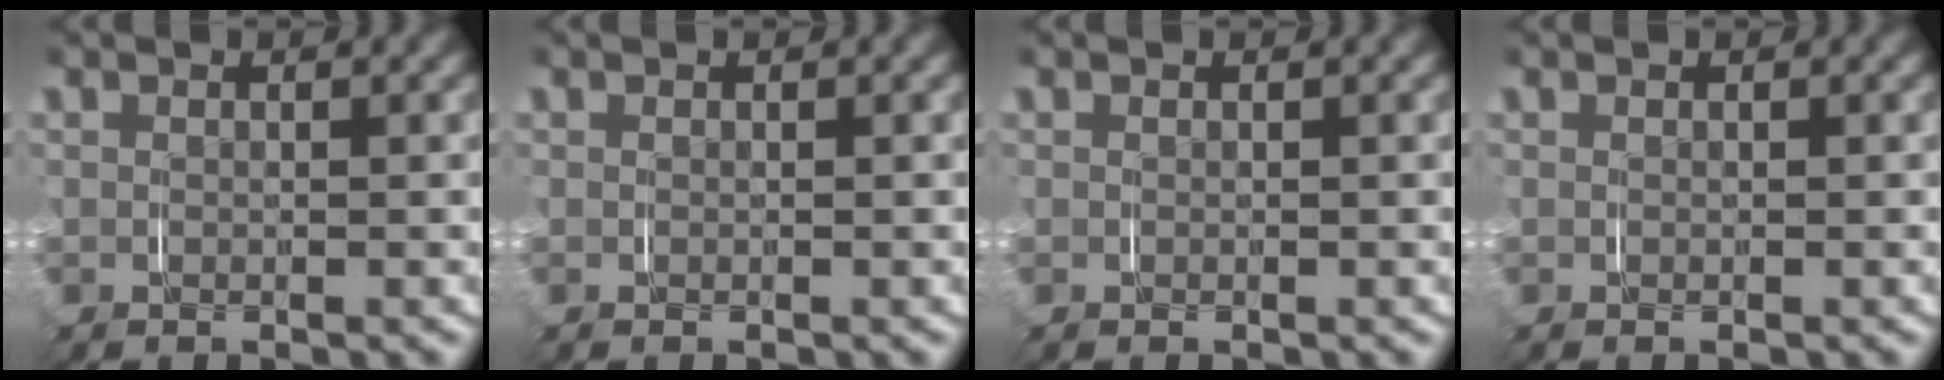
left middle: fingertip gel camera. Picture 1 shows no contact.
{"total": 0.0}
{"total": 0.0}
{"total": 0.0}